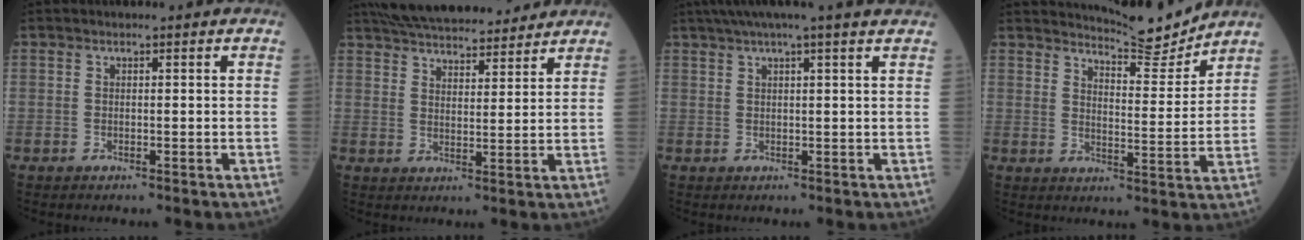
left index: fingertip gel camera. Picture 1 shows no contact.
{"total": 14.0, "force": [12.7, 2.9, 5.1], "torque": [-0.083, 0.032, 0.198]}
{"total": 9.9, "force": [8.1, -0.8, 5.7], "torque": [-0.092, 0.037, 0.099]}
{"total": 8.1, "force": [8.1, -0.2, 0.3], "torque": [-0.020, -0.024, 0.119]}